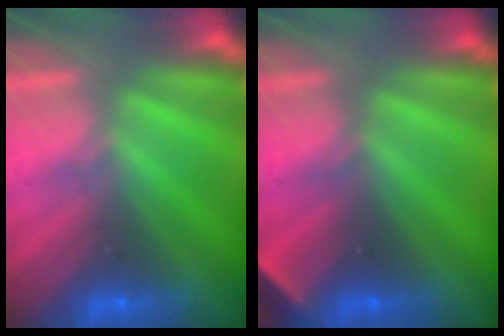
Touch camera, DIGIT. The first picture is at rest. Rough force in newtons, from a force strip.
{"total": 2.0}